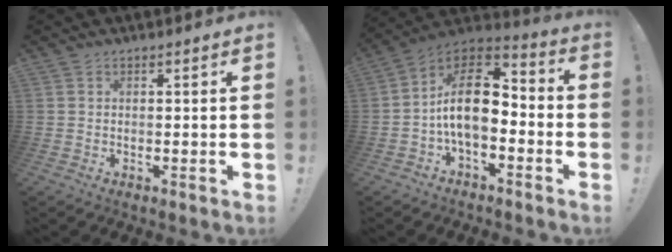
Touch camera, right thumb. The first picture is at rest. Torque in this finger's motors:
{"motor_torque": [0.10, 0.56, 0.87, -0.73, 0.24]}